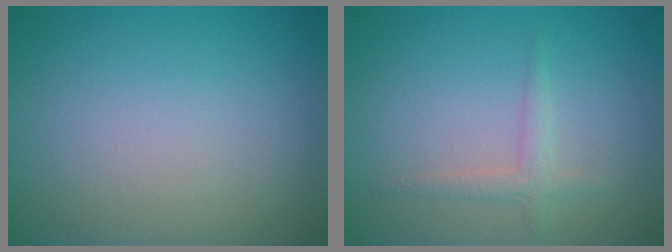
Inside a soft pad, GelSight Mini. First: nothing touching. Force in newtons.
{"total": 1.5, "press": 1.5, "slide": 0.0}